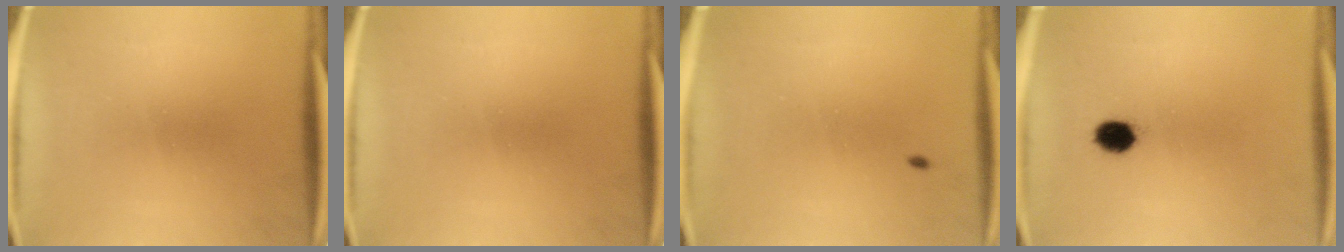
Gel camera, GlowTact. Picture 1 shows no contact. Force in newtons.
{"total": 0.0}
{"total": 0.7}
{"total": 4.1}